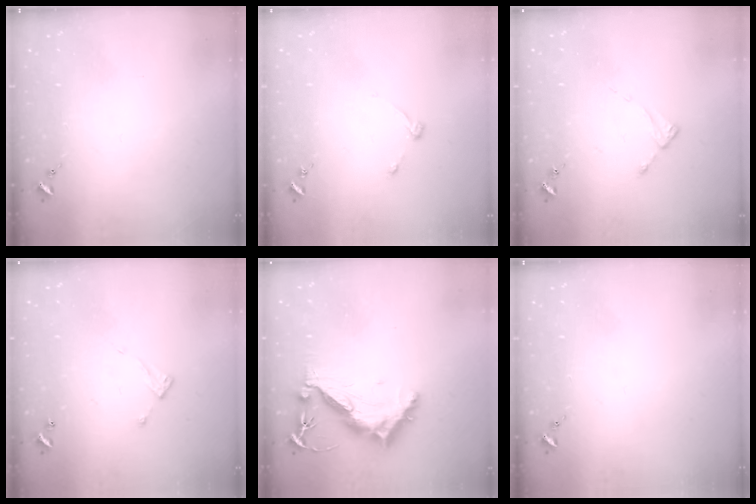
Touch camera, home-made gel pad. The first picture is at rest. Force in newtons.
{"total": 3.8, "press": 3.8, "slide": 0.5}
{"total": 2.6, "press": 2.6, "slide": 0.2}
{"total": 4.7, "press": 4.7, "slide": 0.3}
{"total": 10.4, "press": 10.3, "slide": 0.9}
{"total": 0.0}